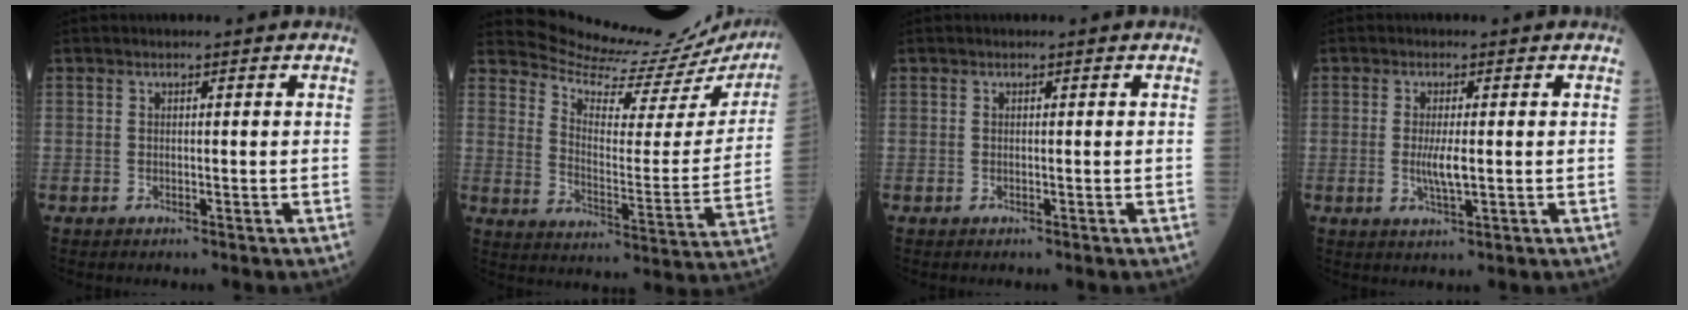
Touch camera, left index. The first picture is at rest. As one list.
[{"total": 18.9, "force": [18.8, 1.3, 1.4], "torque": [-0.029, -0.103, 0.235]}, {"total": 0.0}, {"total": 3.2, "force": [-0.5, 0.5, 3.1], "torque": [-0.067, -0.010, -0.006]}]